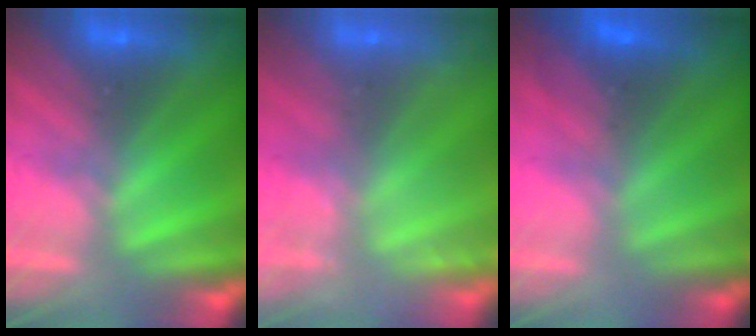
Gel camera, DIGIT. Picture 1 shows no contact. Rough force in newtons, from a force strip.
{"total": 2.2}
{"total": 2.8}